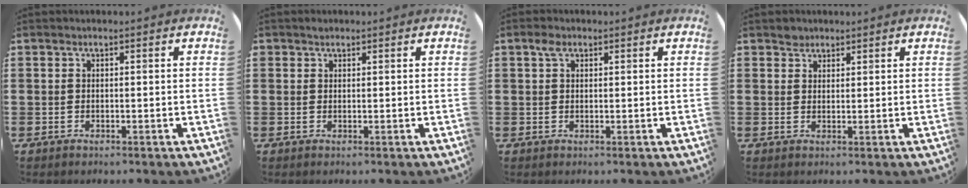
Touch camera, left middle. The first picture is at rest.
{"total": 0.8, "force": [0.7, 0.4, 0.0], "torque": [0.001, 0.003, 0.013]}
{"total": 1.8, "force": [1.0, 1.1, 0.9], "torque": [-0.011, 0.002, 0.018]}
{"total": 1.7, "force": [1.5, 0.8, -0.1], "torque": [0.009, -0.002, 0.027]}